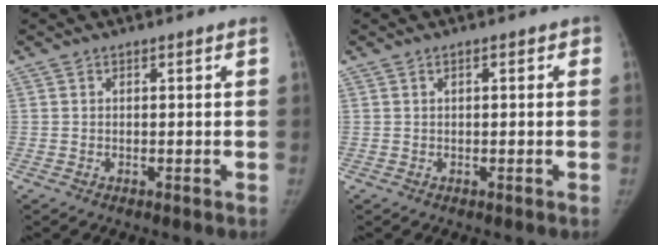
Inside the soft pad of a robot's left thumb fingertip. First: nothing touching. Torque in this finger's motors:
{"motor_torque": [-0.14, -0.15, 0.10, 0.61, -0.02]}